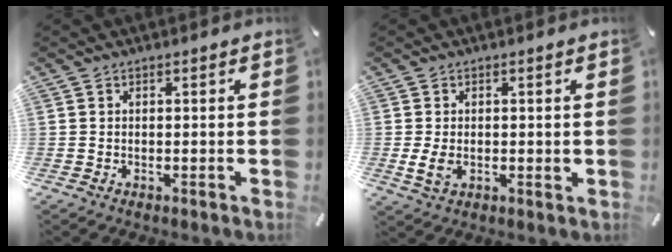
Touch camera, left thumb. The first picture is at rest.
{"total": 3.7, "force": [-0.2, 2.4, 2.8], "torque": [-0.064, -0.008, -0.008]}